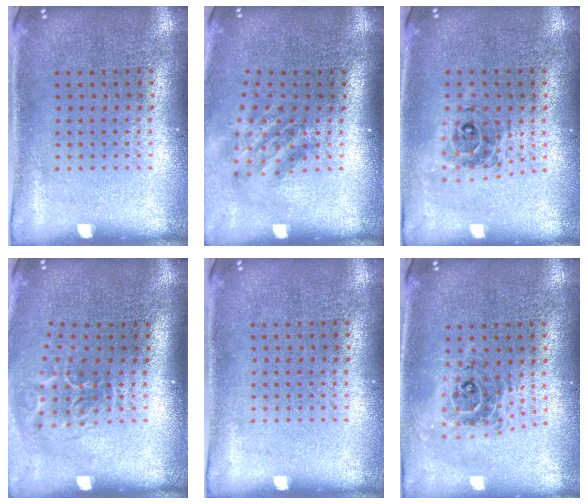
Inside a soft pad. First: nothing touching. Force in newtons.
{"total": 1.8, "press": 1.2, "slide": 1.4}
{"total": 0.7, "press": 0.7, "slide": 0.1}
{"total": 2.1, "press": 1.3, "slide": 1.6}
{"total": 0.0}
{"total": 0.9, "press": 0.9, "slide": 0.1}